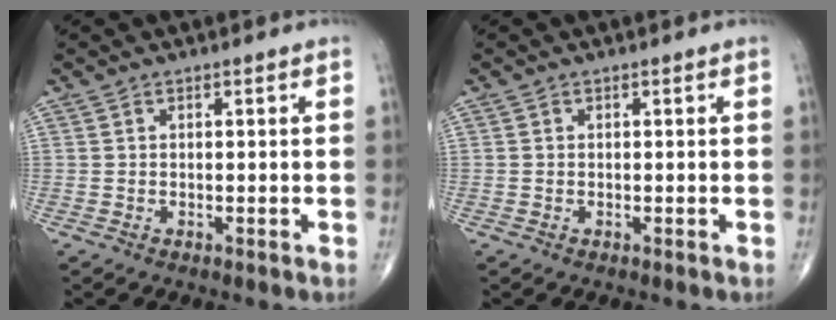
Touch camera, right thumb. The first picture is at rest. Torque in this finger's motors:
{"motor_torque": [-0.35, -0.11, 0.00, -0.19, -0.01]}